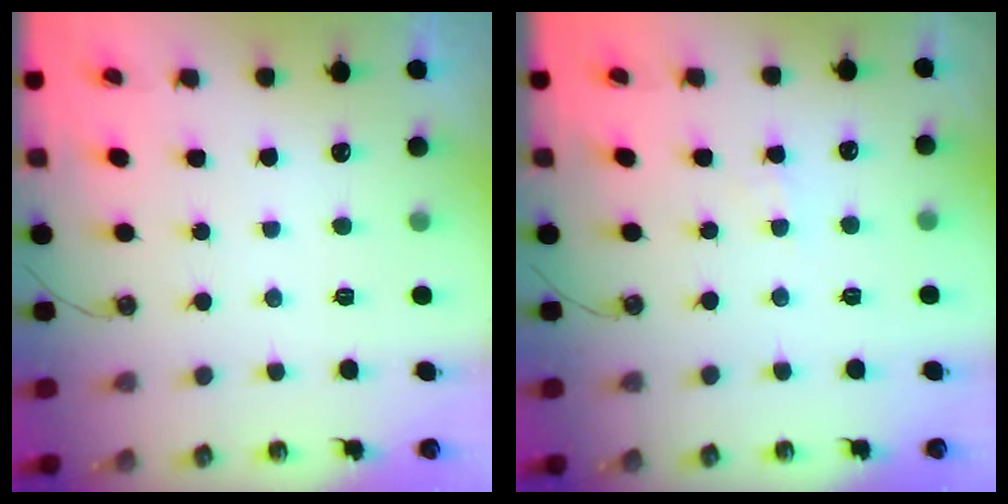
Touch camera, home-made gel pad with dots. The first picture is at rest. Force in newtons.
{"total": 2.1, "press": 2.1, "slide": 0.4}